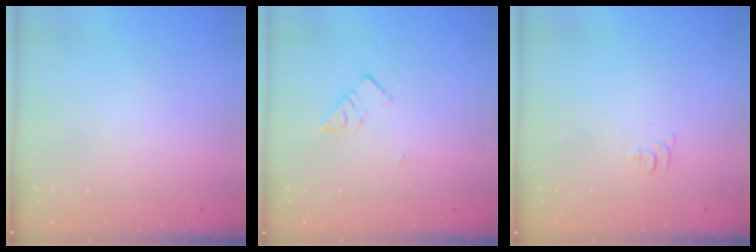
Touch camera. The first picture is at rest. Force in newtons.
{"total": 6.9, "press": 6.9, "slide": 0.2}
{"total": 5.5, "press": 5.5, "slide": 0.5}